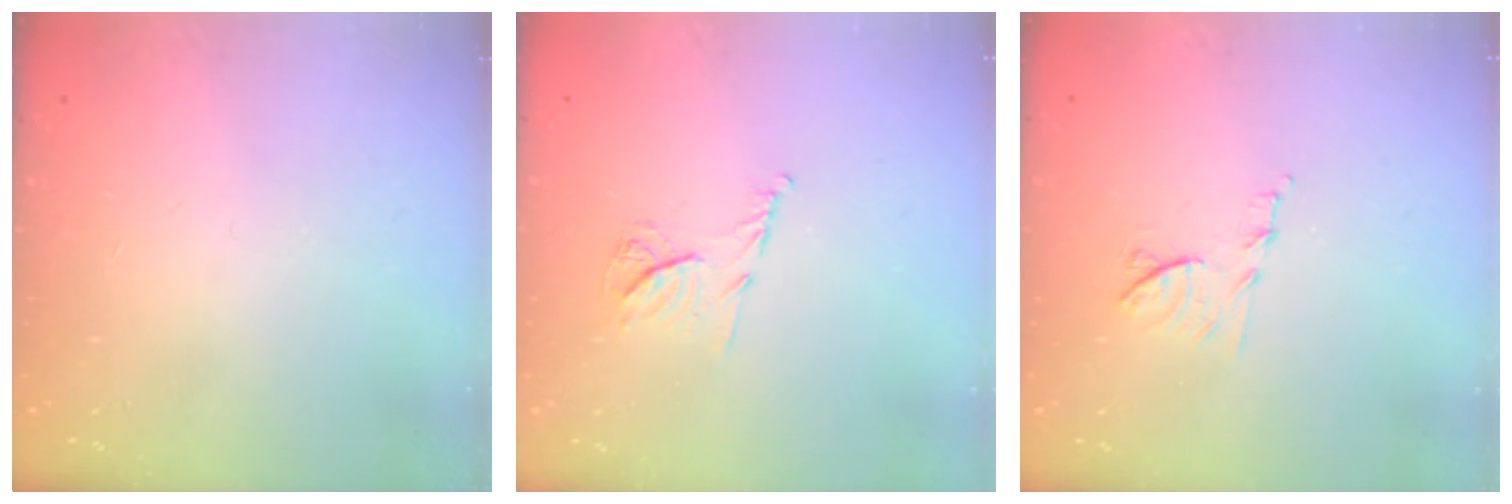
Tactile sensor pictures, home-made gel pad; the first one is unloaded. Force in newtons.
{"total": 7.9, "press": 7.9, "slide": 0.3}
{"total": 7.4, "press": 7.4, "slide": 0.4}